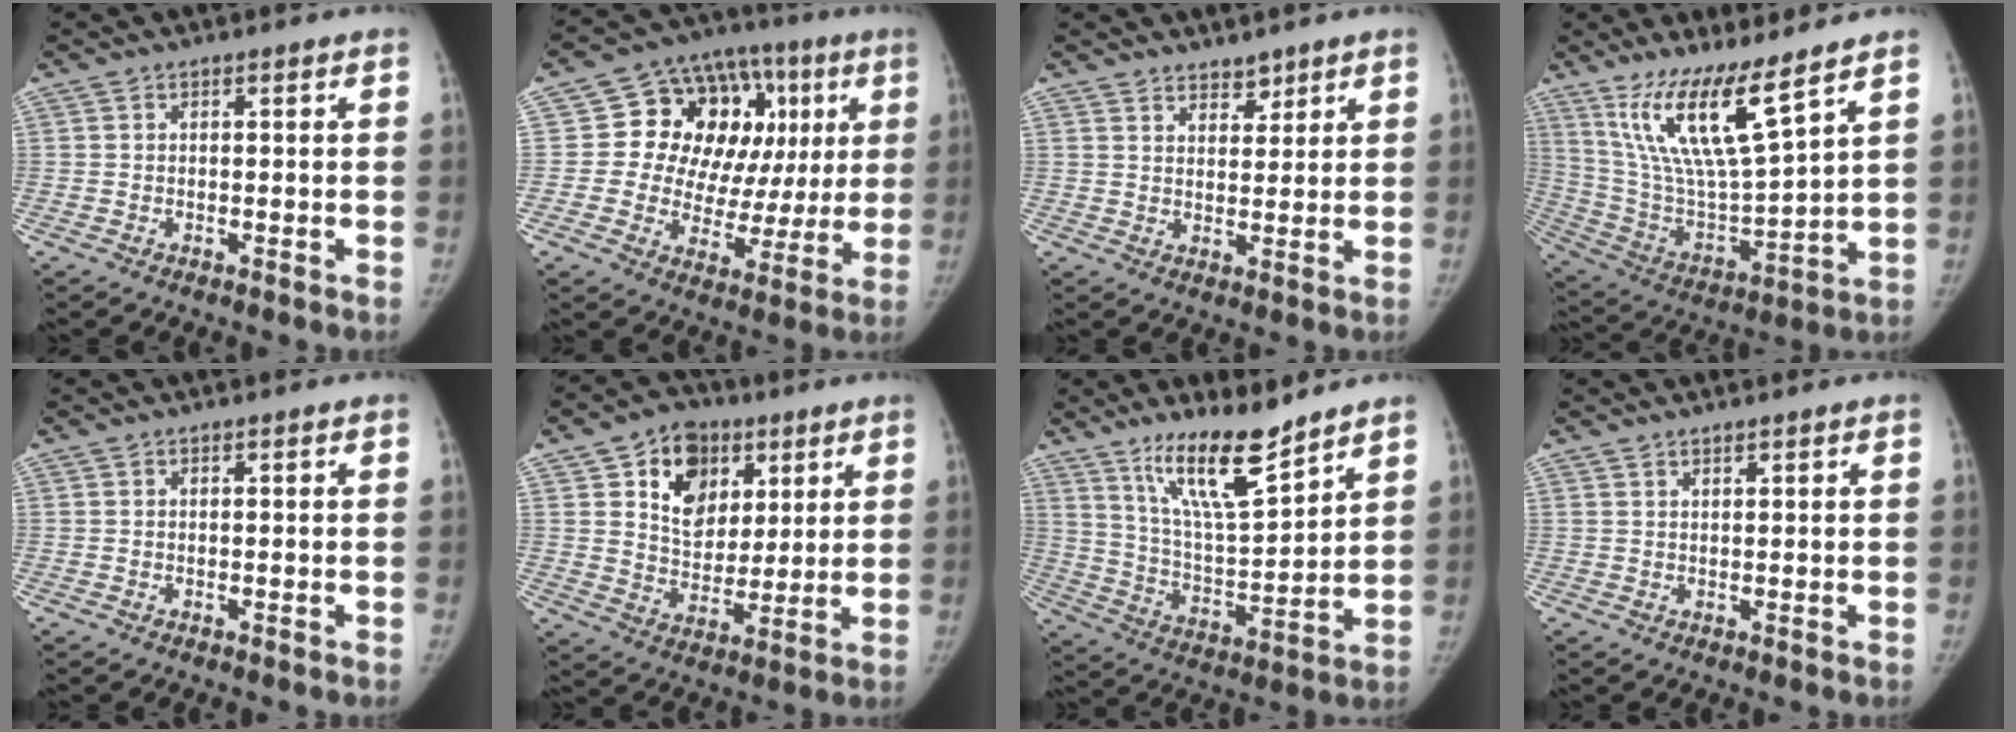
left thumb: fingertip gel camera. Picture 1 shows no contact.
{"total": 20.8, "force": [4.1, 15.0, 13.8], "torque": [-0.128, 0.033, 0.069]}
{"total": 8.8, "force": [7.0, 3.2, 4.3], "torque": [-0.051, -0.053, 0.136]}
{"total": 16.8, "force": [11.0, 2.6, 12.4], "torque": [-0.222, -0.068, 0.222]}
{"total": 0.0}
{"total": 13.9, "force": [5.9, 10.6, 6.9], "torque": [-0.063, -0.022, 0.102]}
{"total": 14.7, "force": [10.9, 3.1, 9.4], "torque": [-0.146, -0.077, 0.206]}
{"total": 1.0, "force": [0.9, 0.3, 0.3], "torque": [-0.001, -0.006, 0.017]}